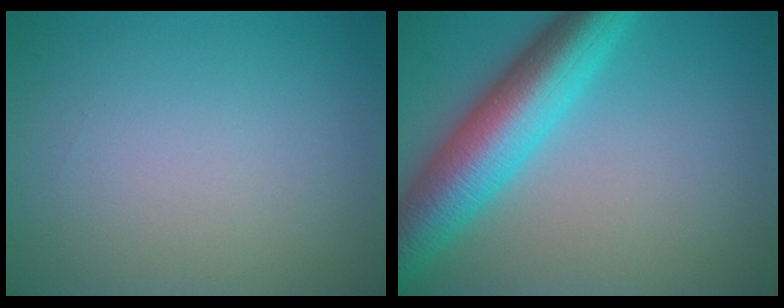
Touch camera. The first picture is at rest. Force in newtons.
{"total": 8.7, "press": 8.7, "slide": 0.1}